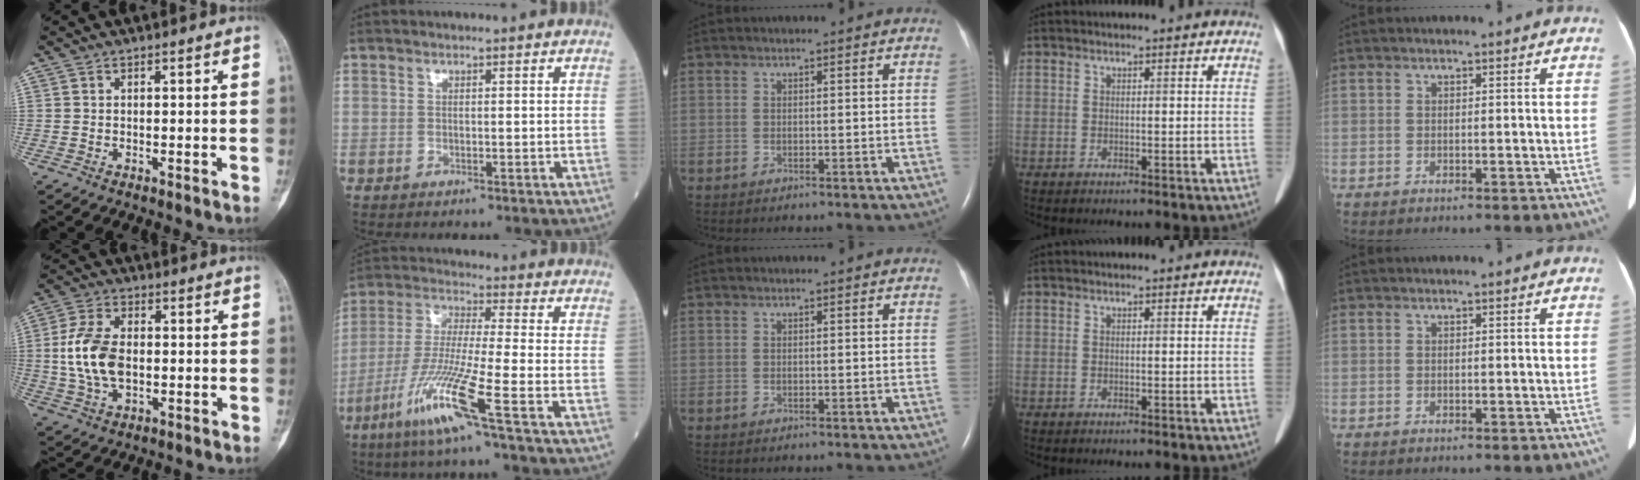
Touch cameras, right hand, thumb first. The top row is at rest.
{"thumb": {"total": 10.7, "force": [-0.4, 6.4, 8.6], "torque": [-0.174, 0.009, -0.009]}, "index": {"total": 11.6, "force": [-6.0, -1.5, 9.8], "torque": [-0.199, -0.025, -0.123]}}